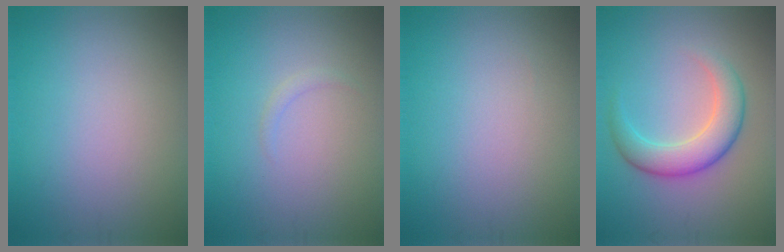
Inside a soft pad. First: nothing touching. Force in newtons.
{"total": 0.7, "press": 0.7, "slide": 0.1}
{"total": 0.0}
{"total": 4.6, "press": 4.6, "slide": 0.2}